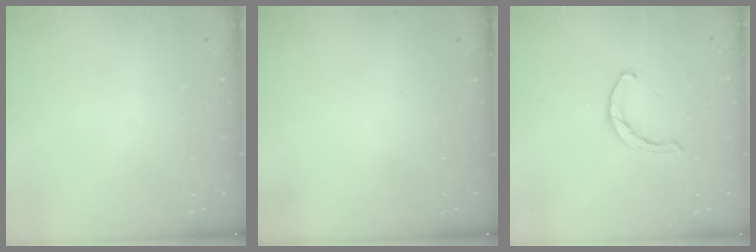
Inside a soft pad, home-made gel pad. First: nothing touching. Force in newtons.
{"total": 0.0}
{"total": 2.3, "press": 2.2, "slide": 0.5}